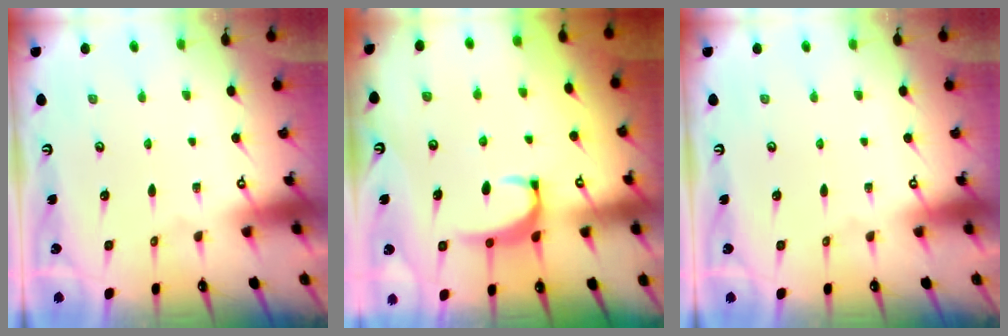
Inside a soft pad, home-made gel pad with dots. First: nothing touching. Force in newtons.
{"total": 2.3, "press": 2.3, "slide": 0.6}
{"total": 0.0}